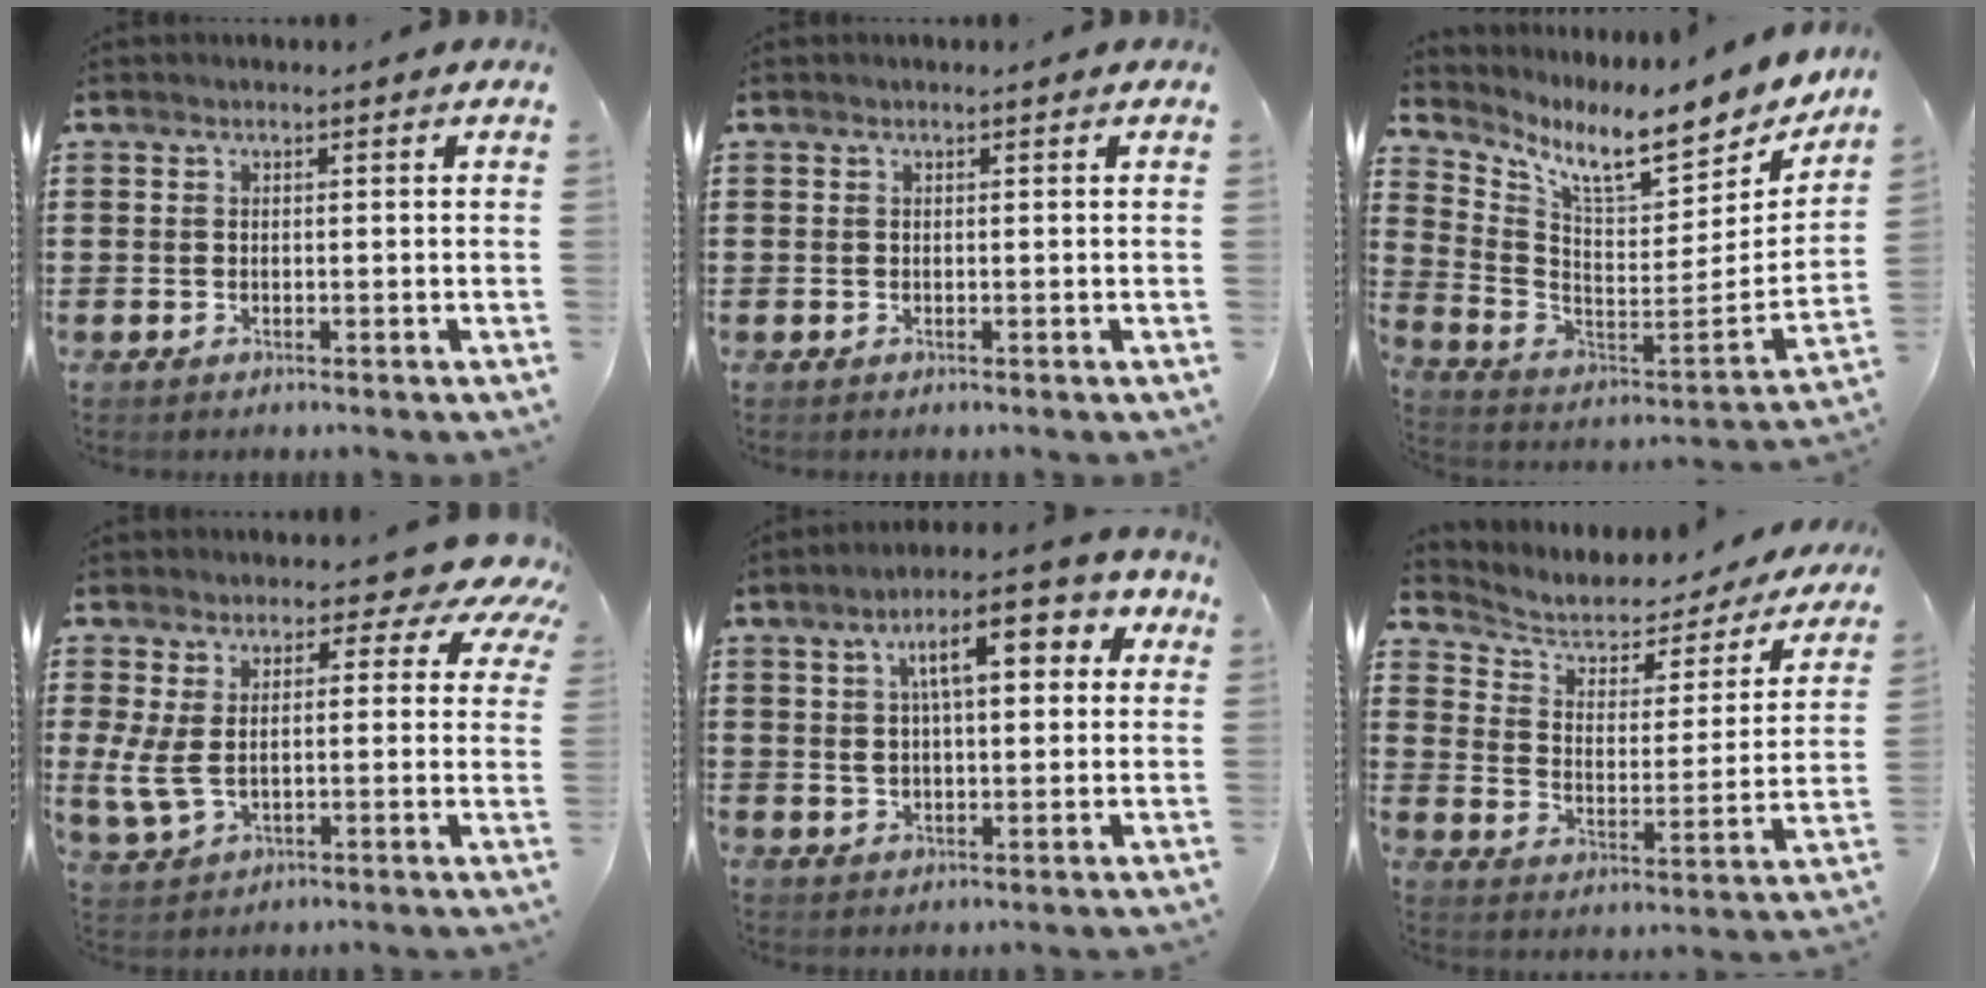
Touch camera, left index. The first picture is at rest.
{"total": 0.0}
{"total": 9.6, "force": [7.6, 1.4, 5.7], "torque": [-0.120, -0.067, 0.121]}
{"total": 9.5, "force": [4.3, 4.9, 6.9], "torque": [-0.135, -0.025, 0.079]}
{"total": 10.0, "force": [4.1, 3.6, 8.3], "torque": [-0.142, -0.002, 0.059]}
{"total": 4.4, "force": [3.2, 2.5, 1.8], "torque": [-0.058, -0.022, 0.049]}